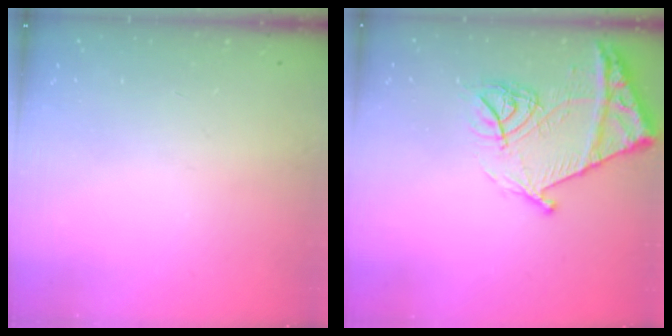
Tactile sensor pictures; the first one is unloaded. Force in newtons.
{"total": 15.9, "press": 15.8, "slide": 1.6}